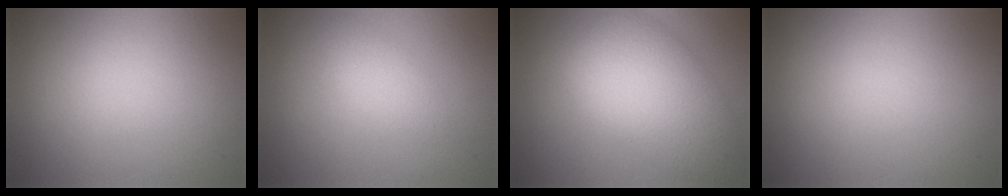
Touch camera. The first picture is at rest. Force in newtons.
{"total": 1.4, "press": 1.4, "slide": 0.1}
{"total": 8.3, "press": 8.3, "slide": 0.2}
{"total": 0.0}